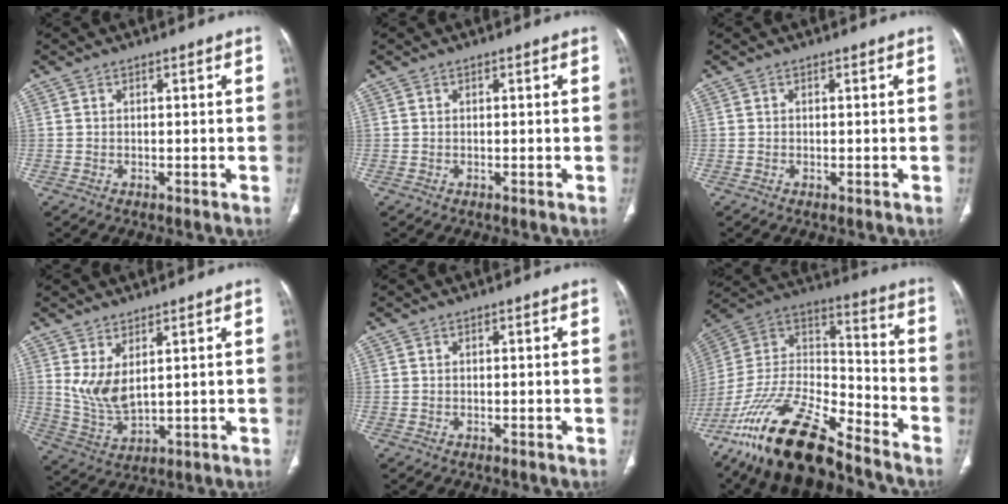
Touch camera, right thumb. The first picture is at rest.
{"total": 0.0}
{"total": 0.0}
{"total": 6.8, "force": [2.6, 2.9, 5.6], "torque": [-0.113, -0.025, 0.067]}
{"total": 0.0}
{"total": 23.4, "force": [-17.7, 7.3, 13.4], "torque": [-0.271, 0.060, -0.333]}